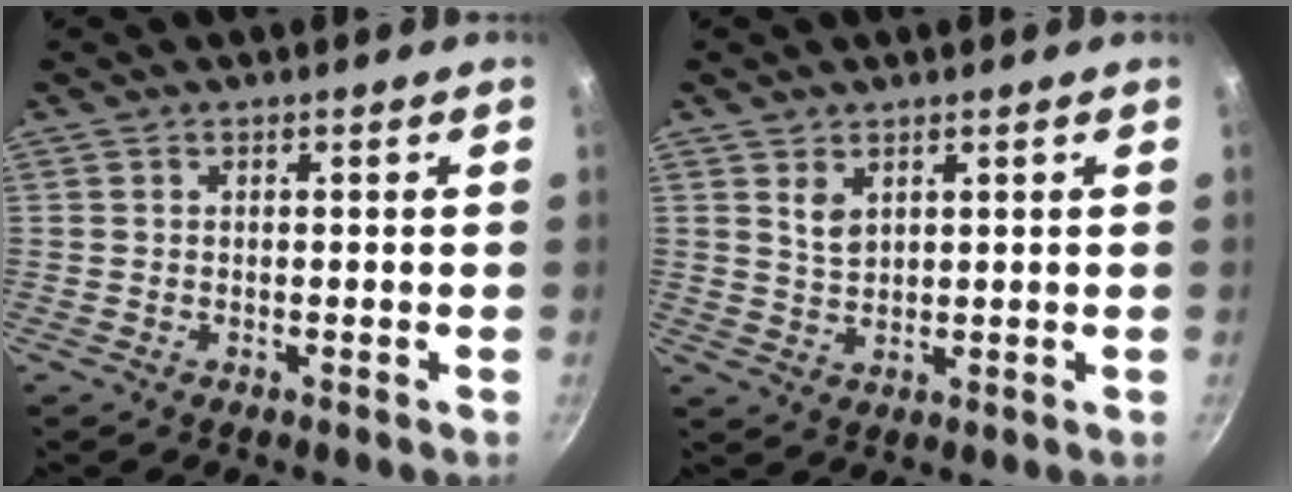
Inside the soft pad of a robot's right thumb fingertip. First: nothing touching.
{"total": 3.2, "force": [1.7, 1.9, 1.9], "torque": [-0.031, -0.011, 0.035]}